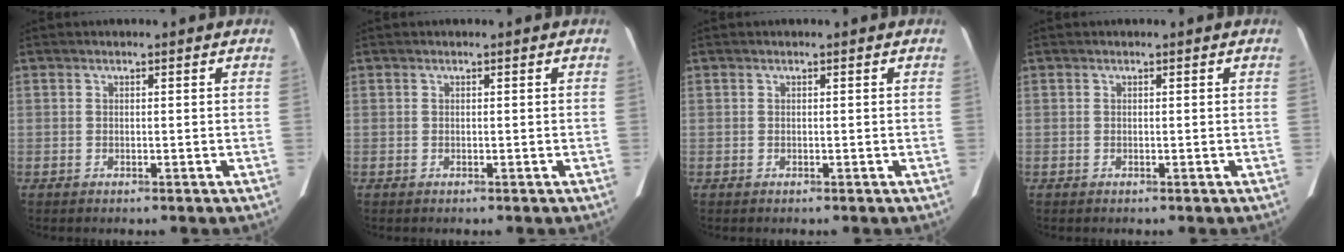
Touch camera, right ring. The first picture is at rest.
{"total": 0.0}
{"total": 0.0}
{"total": 0.0}